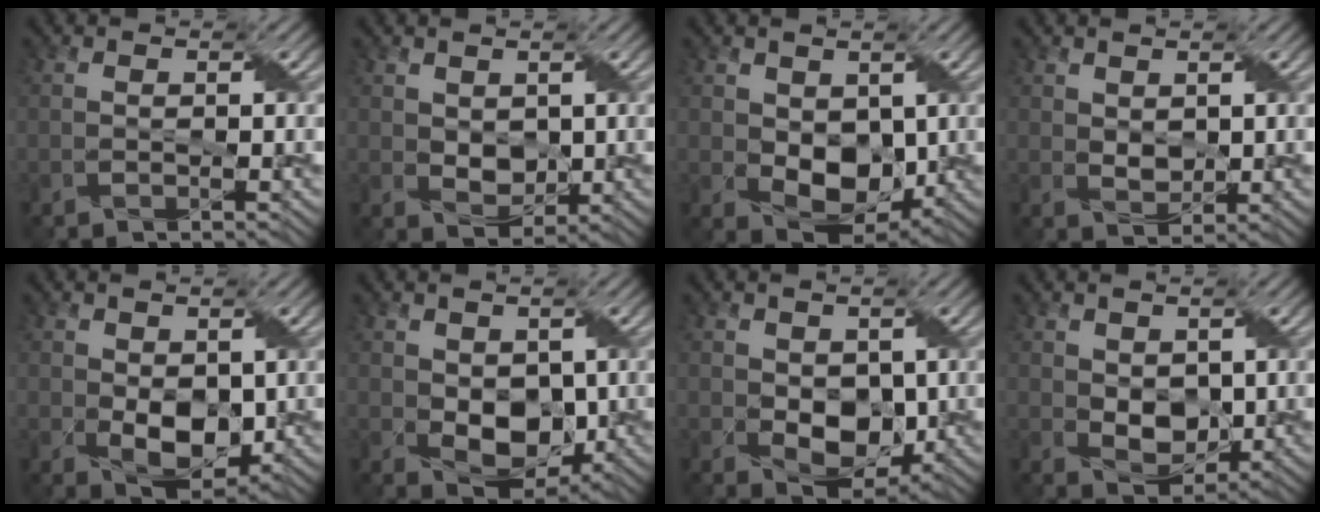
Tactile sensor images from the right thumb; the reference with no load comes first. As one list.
[{"total": 3.3, "force": [0.8, 2.5, 2.1], "torque": [-0.042, -0.007, 0.019]}, {"total": 7.2, "force": [0.2, 5.2, 4.9], "torque": [-0.100, -0.017, 0.008]}, {"total": 2.2, "force": [1.1, 1.5, 1.2], "torque": [-0.029, -0.002, 0.022]}, {"total": 6.0, "force": [-0.1, 4.1, 4.4], "torque": [-0.087, -0.018, 0.006]}, {"total": 6.8, "force": [-0.1, 4.9, 4.8], "torque": [-0.092, -0.018, 0.006]}, {"total": 6.1, "force": [-0.1, 4.5, 4.2], "torque": [-0.082, -0.019, 0.005]}, {"total": 4.7, "force": [0.7, 3.4, 3.2], "torque": [-0.068, -0.011, 0.016]}]